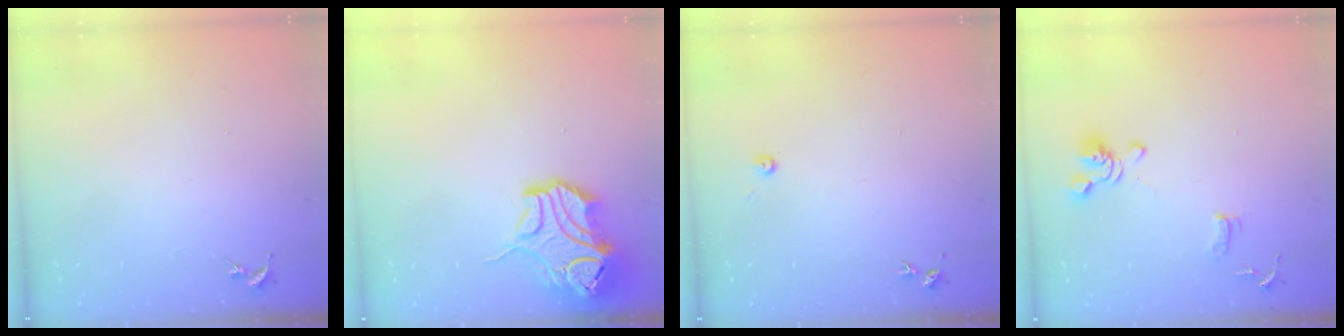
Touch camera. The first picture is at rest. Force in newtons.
{"total": 15.7, "press": 15.6, "slide": 2.3}
{"total": 2.7, "press": 2.7, "slide": 0.2}
{"total": 11.5, "press": 11.4, "slide": 1.6}